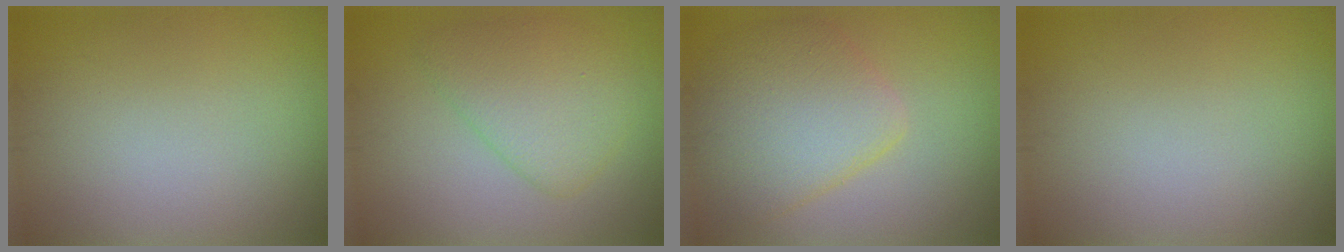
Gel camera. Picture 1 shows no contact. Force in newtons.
{"total": 4.1, "press": 4.1, "slide": 0.2}
{"total": 5.7, "press": 5.7, "slide": 0.2}
{"total": 0.0}